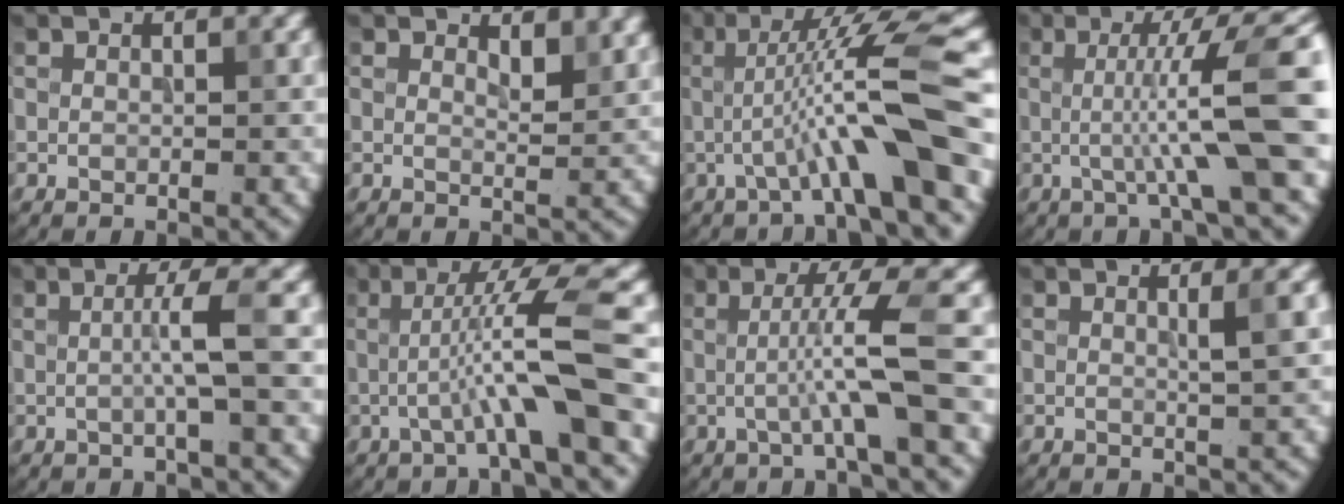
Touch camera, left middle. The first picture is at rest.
{"total": 2.2, "force": [1.5, 0.8, 1.4], "torque": [-0.020, -0.005, 0.026]}
{"total": 8.8, "force": [-1.7, 0.7, 8.6], "torque": [-0.137, 0.013, -0.025]}
{"total": 8.6, "force": [-0.2, 1.2, 8.5], "torque": [-0.121, 0.005, -0.004]}
{"total": 3.1, "force": [0.0, 0.3, 3.1], "torque": [-0.054, 0.000, -0.005]}
{"total": 7.0, "force": [-1.3, 0.4, 6.9], "torque": [-0.115, 0.016, -0.025]}
{"total": 5.1, "force": [-0.7, 0.3, 5.0], "torque": [-0.085, 0.008, -0.020]}
{"total": 2.5, "force": [0.6, 0.6, 2.4], "torque": [-0.025, 0.005, 0.003]}